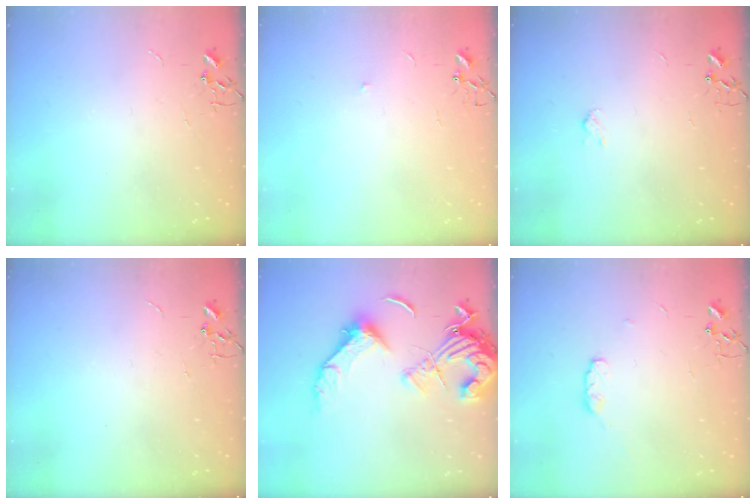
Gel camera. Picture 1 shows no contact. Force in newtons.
{"total": 3.5, "press": 3.2, "slide": 1.3}
{"total": 3.1, "press": 3.0, "slide": 0.7}
{"total": 0.0}
{"total": 16.5, "press": 16.3, "slide": 2.9}
{"total": 5.7, "press": 5.6, "slide": 0.9}